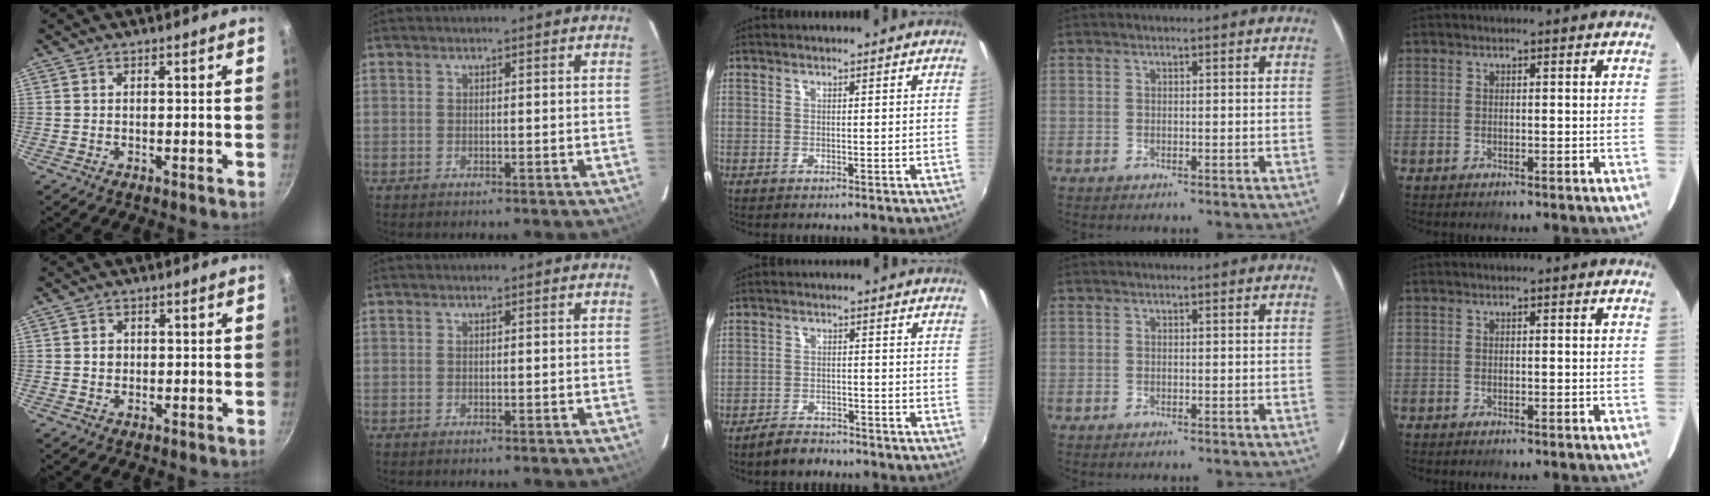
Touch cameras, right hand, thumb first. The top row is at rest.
{"thumb": {"total": 1.6, "force": [0.0, 1.5, 0.7], "torque": [-0.005, 0.006, 0.000]}, "middle": {"total": 4.2, "force": [-3.6, 1.6, 1.3], "torque": [-0.039, 0.006, -0.059]}}